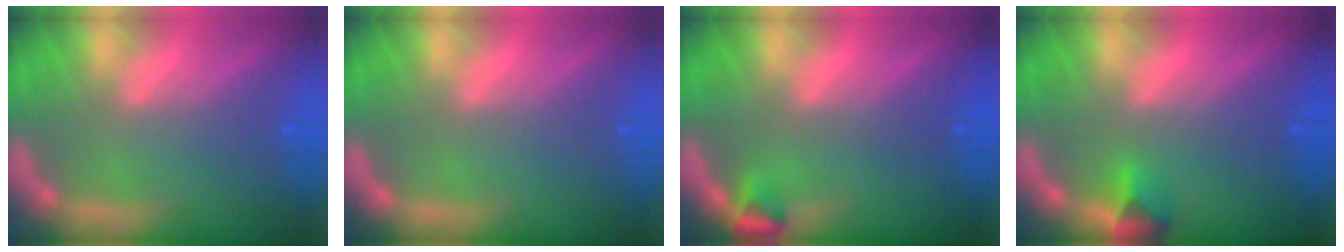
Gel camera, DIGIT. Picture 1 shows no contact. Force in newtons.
{"total": 0.0}
{"total": 1.5}
{"total": 1.9}